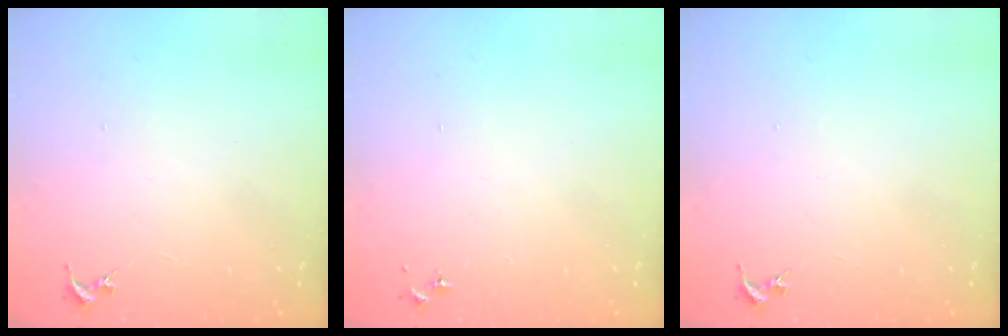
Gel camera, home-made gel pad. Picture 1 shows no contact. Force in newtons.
{"total": 0.0}
{"total": 0.0}